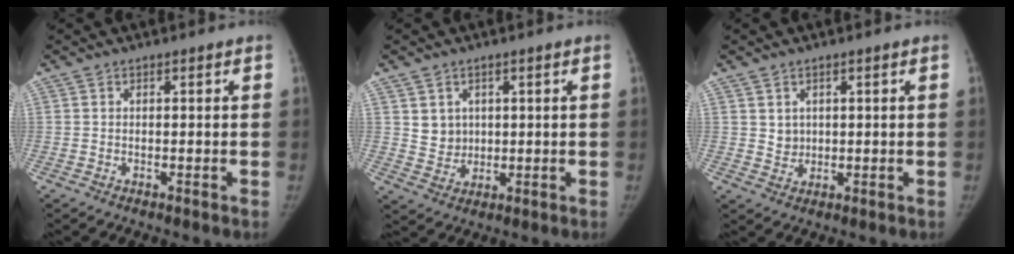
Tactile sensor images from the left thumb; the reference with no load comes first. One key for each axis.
{"total": 4.6, "fx": 1.4, "fy": 4.1, "fz": 1.4, "tx": -0.003, "ty": -0.011, "tz": 0.036}
{"total": 2.5, "fx": 0.9, "fy": 2.2, "fz": 0.8, "tx": -0.003, "ty": -0.009, "tz": 0.025}